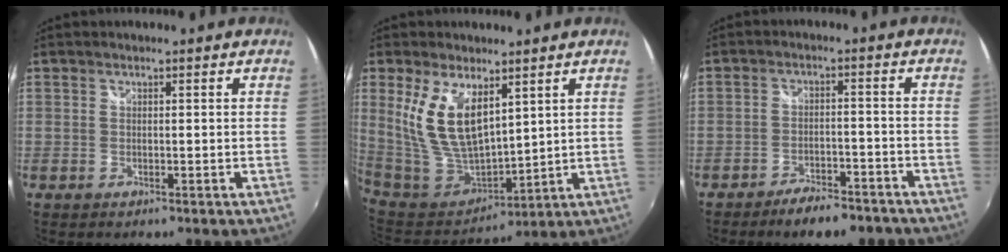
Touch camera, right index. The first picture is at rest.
{"total": 14.6, "force": [6.0, 7.1, 11.2], "torque": [-0.220, -0.006, 0.137]}
{"total": 9.2, "force": [-7.8, 2.9, 3.9], "torque": [-0.085, 0.006, -0.109]}